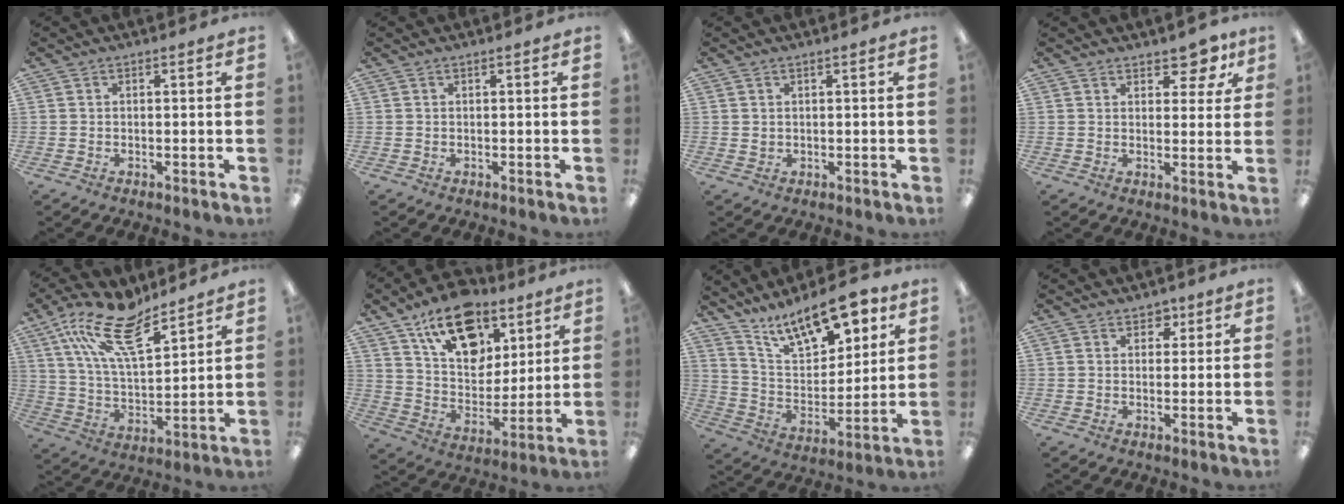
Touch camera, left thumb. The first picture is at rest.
{"total": 0.0}
{"total": 0.9, "force": [0.6, 0.6, 0.3], "torque": [-0.007, 0.002, 0.011]}
{"total": 6.1, "force": [4.5, 3.0, 2.7], "torque": [-0.017, -0.028, 0.074]}
{"total": 17.9, "force": [12.3, 6.5, 11.2], "torque": [-0.211, -0.059, 0.216]}
{"total": 18.3, "force": [11.6, 10.6, 9.4], "torque": [-0.145, -0.057, 0.206]}
{"total": 16.0, "force": [12.2, 6.1, 8.4], "torque": [-0.142, -0.072, 0.212]}
{"total": 2.9, "force": [1.8, 2.1, 1.0], "torque": [0.001, -0.007, 0.028]}